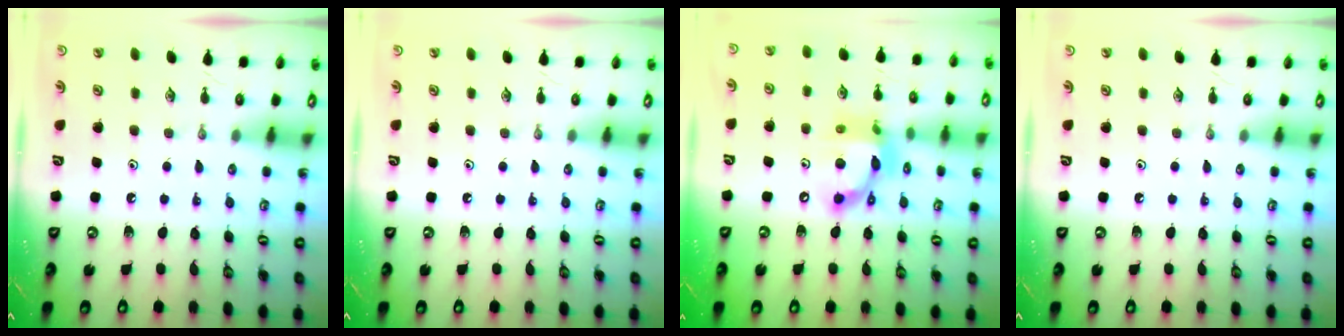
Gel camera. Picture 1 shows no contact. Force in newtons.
{"total": 0.0}
{"total": 13.7, "press": 13.7, "slide": 0.5}
{"total": 0.0}